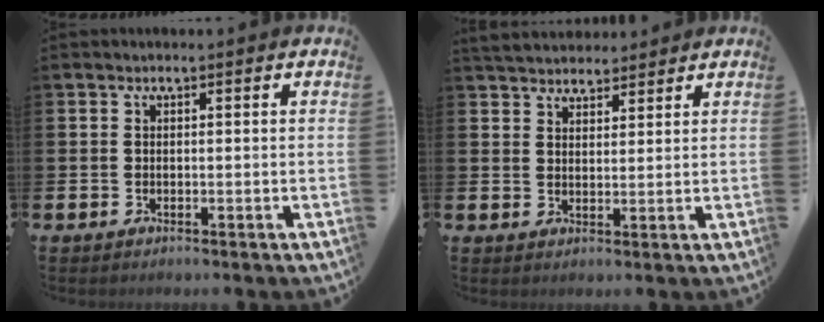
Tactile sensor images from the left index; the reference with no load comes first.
{"total": 3.9, "force": [3.7, 1.0, -0.1], "torque": [-0.009, -0.016, 0.069]}